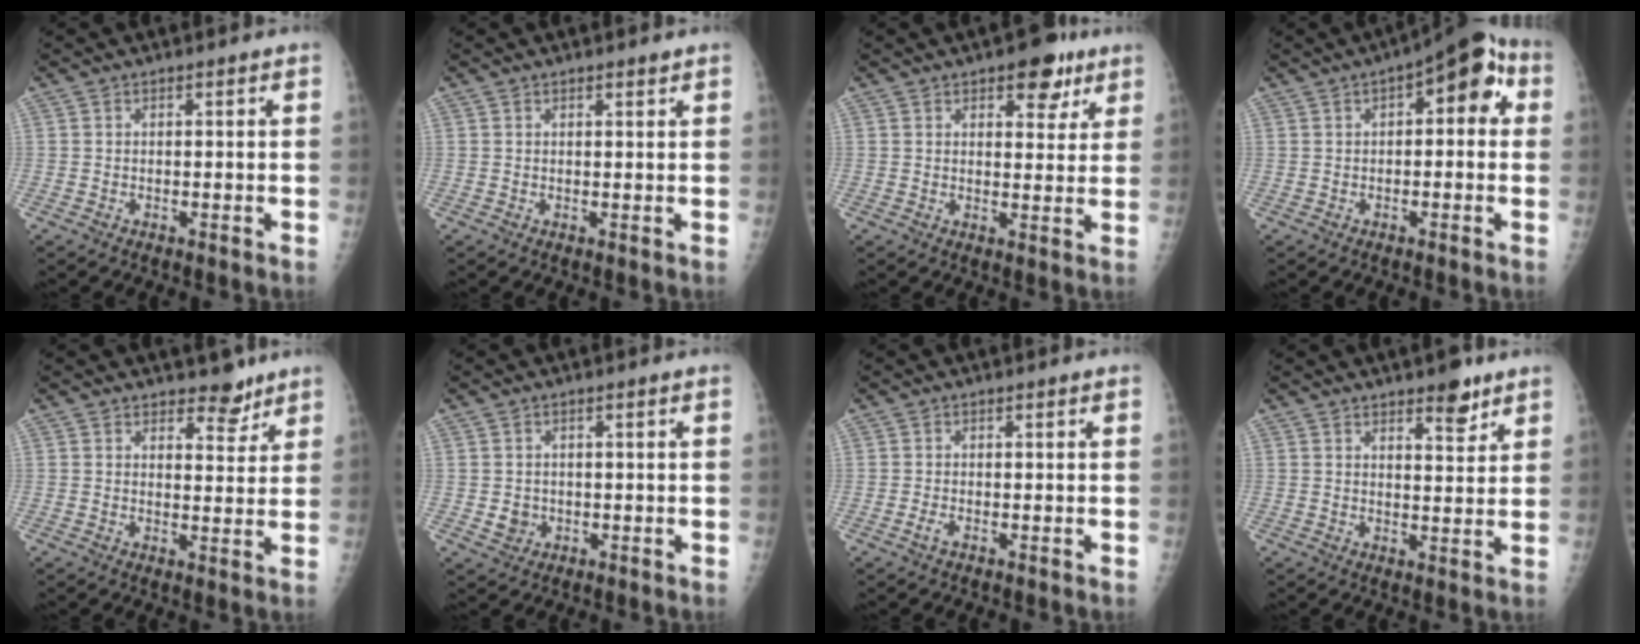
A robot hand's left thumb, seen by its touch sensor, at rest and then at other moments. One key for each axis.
{"total": 0.8, "fx": 0.7, "fy": 0.2, "fz": 0.2, "tx": -0.002, "ty": -0.006, "tz": 0.010}
{"total": 7.4, "fx": 4.4, "fy": 3.9, "fz": 4.5, "tx": -0.022, "ty": -0.017, "tz": 0.053}
{"total": 10.3, "fx": 2.6, "fy": 4.8, "fz": 8.7, "tx": -0.081, "ty": 0.028, "tz": 0.021}
{"total": 4.5, "fx": 3.7, "fy": 2.3, "fz": 1.3, "tx": 0.010, "ty": -0.027, "tz": 0.053}
{"total": 2.5, "fx": -0.4, "fy": 2.3, "fz": 0.7, "tx": -0.001, "ty": 0.001, "tz": 0.000}
{"total": 1.0, "fx": -0.7, "fy": 0.4, "fz": 0.7, "tx": -0.018, "ty": -0.002, "tz": -0.014}
{"total": 5.3, "fx": 3.8, "fy": 2.0, "fz": 3.2, "tx": -0.026, "ty": -0.025, "tz": 0.052}